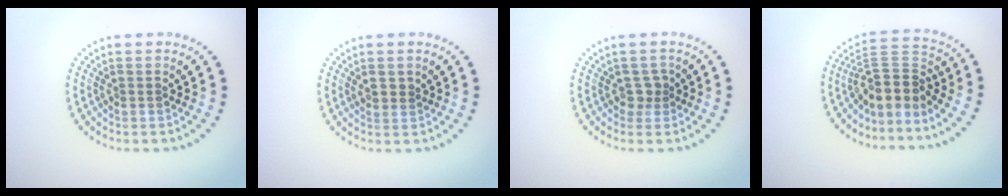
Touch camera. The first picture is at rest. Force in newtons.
{"total": 0.8, "press": 0.7, "slide": 0.5}
{"total": 1.4, "press": 1.1, "slide": 0.9}
{"total": 4.2, "press": 3.3, "slide": 2.5}